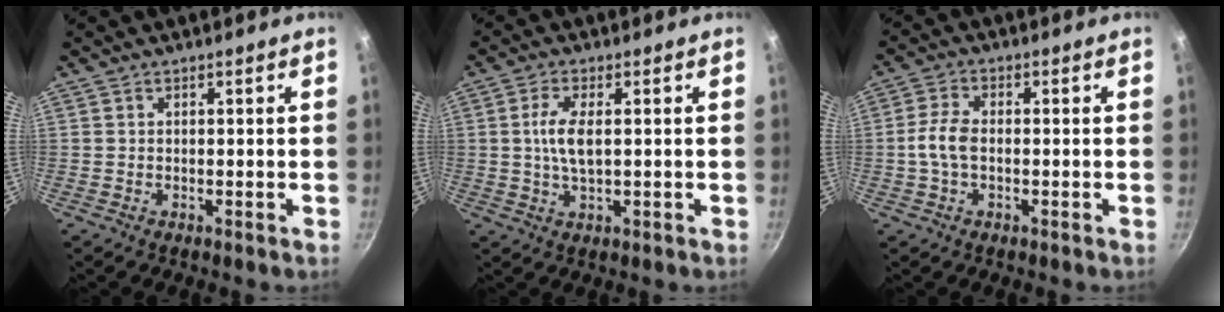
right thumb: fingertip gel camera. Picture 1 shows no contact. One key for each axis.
{"total": 5.8, "fx": 0.5, "fy": 2.2, "fz": 5.3, "tx": -0.115, "ty": 0.002, "tz": 0.009}
{"total": 5.2, "fx": -0.6, "fy": 3.0, "fz": 4.2, "tx": -0.087, "ty": 0.018, "tz": -0.018}